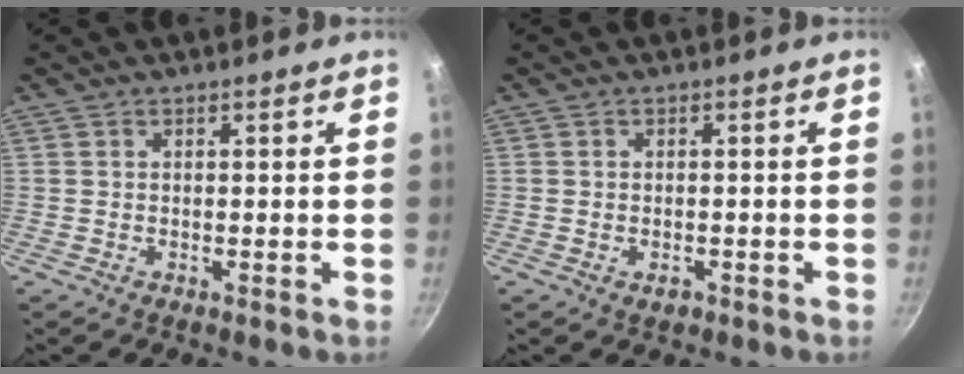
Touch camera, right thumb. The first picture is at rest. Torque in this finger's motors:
{"motor_torque": [-0.51, -0.15, -0.25, 0.25, 0.05]}